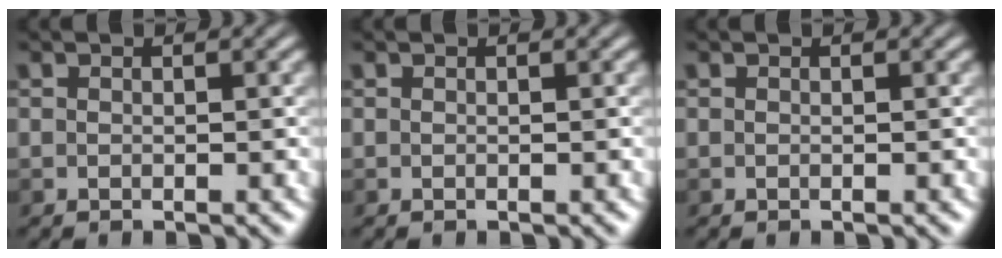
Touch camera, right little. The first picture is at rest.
{"total": 0.0}
{"total": 0.0}